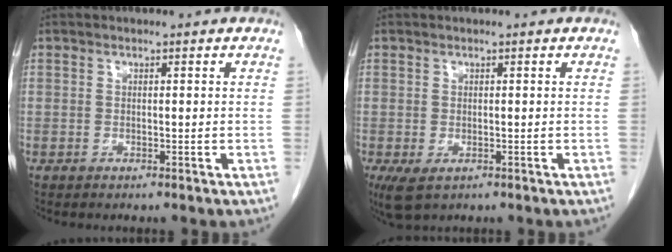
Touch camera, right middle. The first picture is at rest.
{"total": 4.0, "force": [-1.8, 2.3, 2.8], "torque": [-0.054, -0.013, -0.023]}